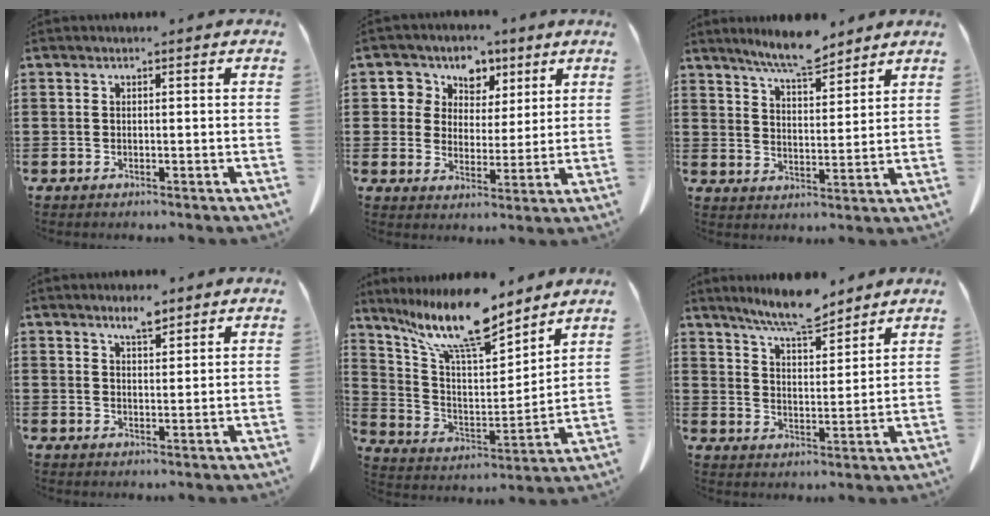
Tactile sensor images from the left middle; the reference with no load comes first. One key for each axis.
{"total": 5.7, "fx": 3.1, "fy": 4.8, "fz": 0.6, "tx": -0.051, "ty": -0.001, "tz": 0.053}
{"total": 7.0, "fx": 6.4, "fy": 0.8, "fz": 2.7, "tx": -0.070, "ty": -0.024, "tz": 0.118}
{"total": 3.5, "fx": 2.9, "fy": 0.8, "fz": 1.8, "tx": -0.033, "ty": -0.006, "tz": 0.052}
{"total": 13.2, "fx": 10.3, "fy": 3.1, "fz": 7.6, "tx": -0.166, "ty": -0.054, "tz": 0.178}
{"total": 7.8, "fx": 6.9, "fy": 0.9, "fz": 3.3, "tx": -0.086, "ty": -0.028, "tz": 0.127}